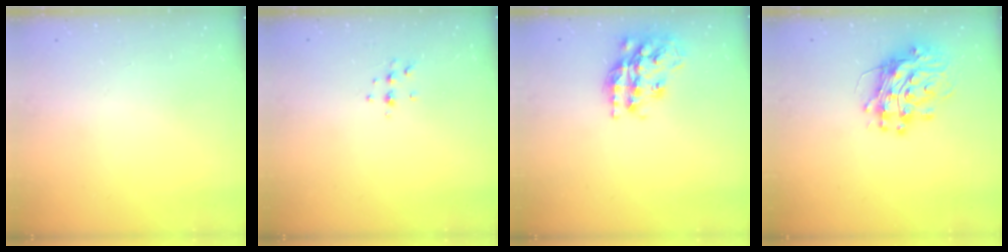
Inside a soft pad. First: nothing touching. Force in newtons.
{"total": 3.8, "press": 3.6, "slide": 1.1}
{"total": 18.6, "press": 18.5, "slide": 1.5}
{"total": 13.1, "press": 13.1, "slide": 1.3}